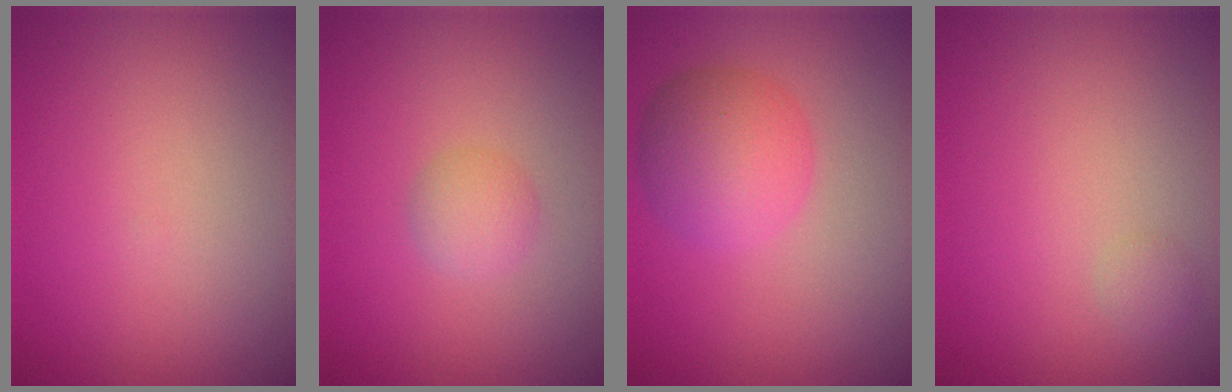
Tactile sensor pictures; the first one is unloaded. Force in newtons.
{"total": 1.6, "press": 1.6, "slide": 0.0}
{"total": 4.6, "press": 4.6, "slide": 0.1}
{"total": 0.7, "press": 0.7, "slide": 0.0}